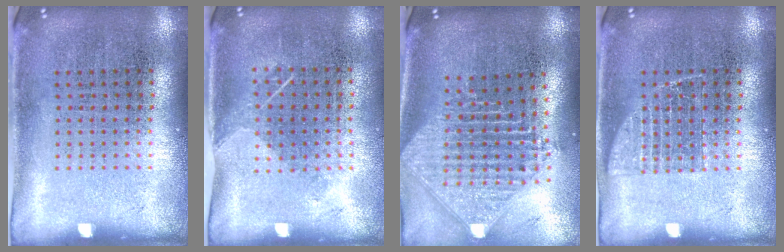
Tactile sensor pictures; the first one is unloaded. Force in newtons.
{"total": 1.2, "press": 0.9, "slide": 0.8}
{"total": 2.3, "press": 1.8, "slide": 1.5}
{"total": 1.6, "press": 1.5, "slide": 0.3}